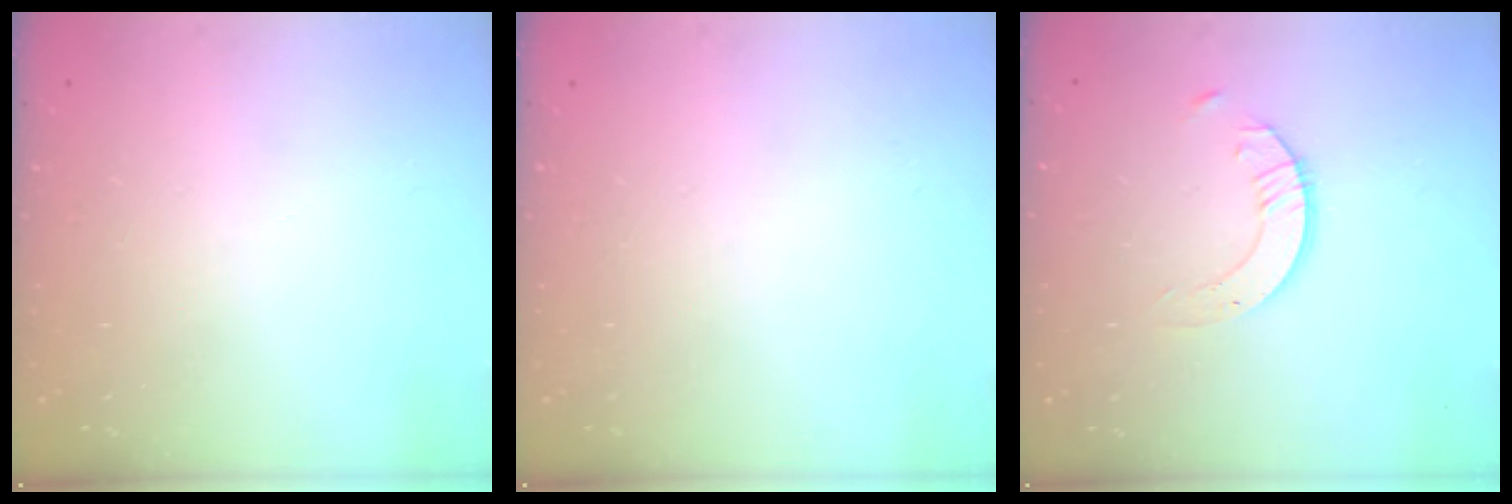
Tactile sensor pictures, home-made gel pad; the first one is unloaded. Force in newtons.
{"total": 0.0}
{"total": 2.3, "press": 2.3, "slide": 0.2}